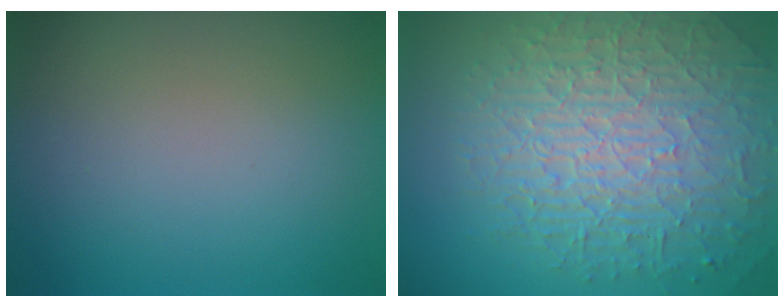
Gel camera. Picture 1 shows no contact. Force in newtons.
{"total": 9.7, "press": 6.4, "slide": 7.3}